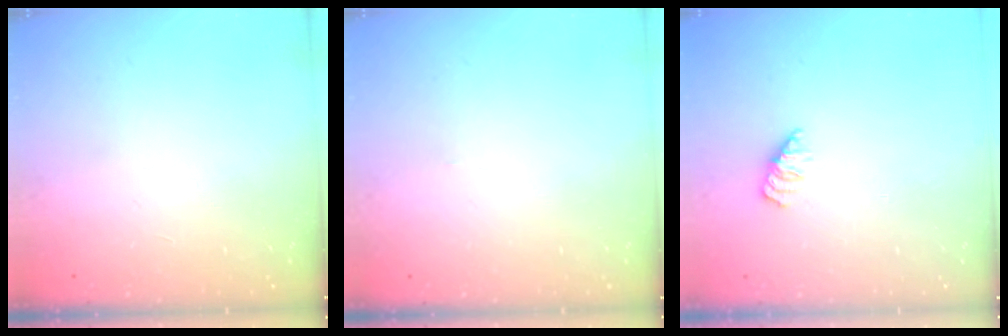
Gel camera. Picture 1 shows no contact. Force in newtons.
{"total": 0.0}
{"total": 1.7, "press": 1.7, "slide": 0.3}